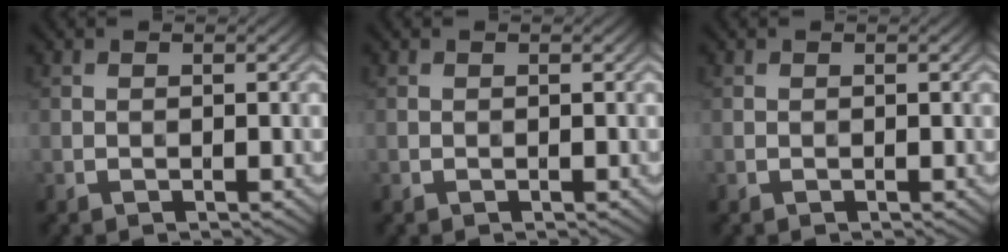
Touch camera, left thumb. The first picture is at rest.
{"total": 0.0}
{"total": 0.0}